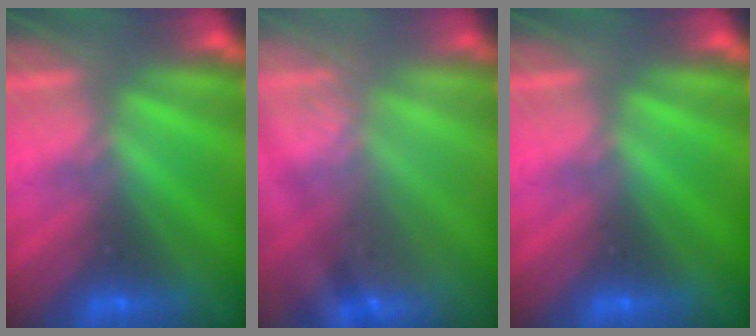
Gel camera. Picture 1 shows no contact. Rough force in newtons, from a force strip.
{"total": 2.9}
{"total": 0.0}